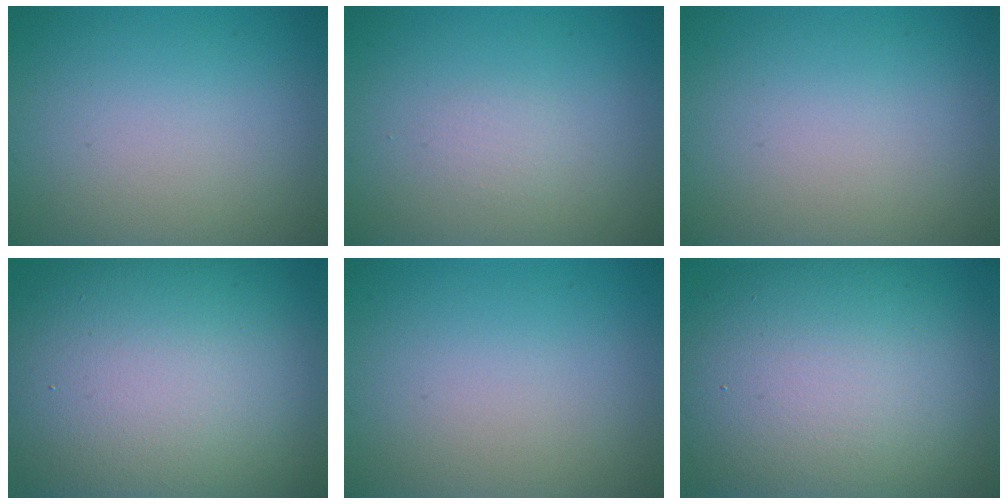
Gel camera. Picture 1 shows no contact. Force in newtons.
{"total": 0.8, "press": 0.8, "slide": 0.0}
{"total": 0.0}
{"total": 17.8, "press": 17.8, "slide": 1.1}
{"total": 0.0}
{"total": 14.4, "press": 14.4, "slide": 0.9}